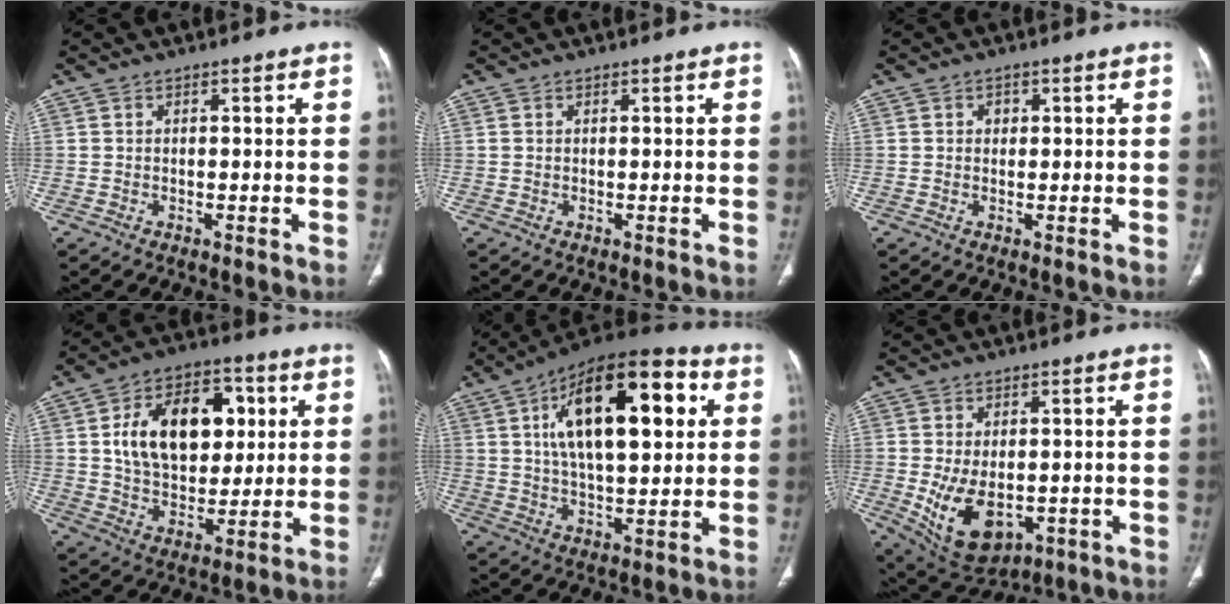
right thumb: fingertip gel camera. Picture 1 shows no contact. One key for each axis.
{"total": 0.0}
{"total": 1.3, "fx": 0.4, "fy": 1.2, "fz": 0.5, "tx": 0.001, "ty": 0.001, "tz": 0.004}
{"total": 19.2, "fx": 4.2, "fy": 12.4, "fz": 14.0, "tx": -0.185, "ty": 0.004, "tz": 0.075}
{"total": 23.1, "fx": 6.3, "fy": 10.3, "fz": 19.7, "tx": -0.286, "ty": 0.005, "tz": 0.093}
{"total": 11.8, "fx": -2.5, "fy": 7.3, "fz": 8.9, "tx": -0.135, "ty": -0.007, "tz": -0.016}